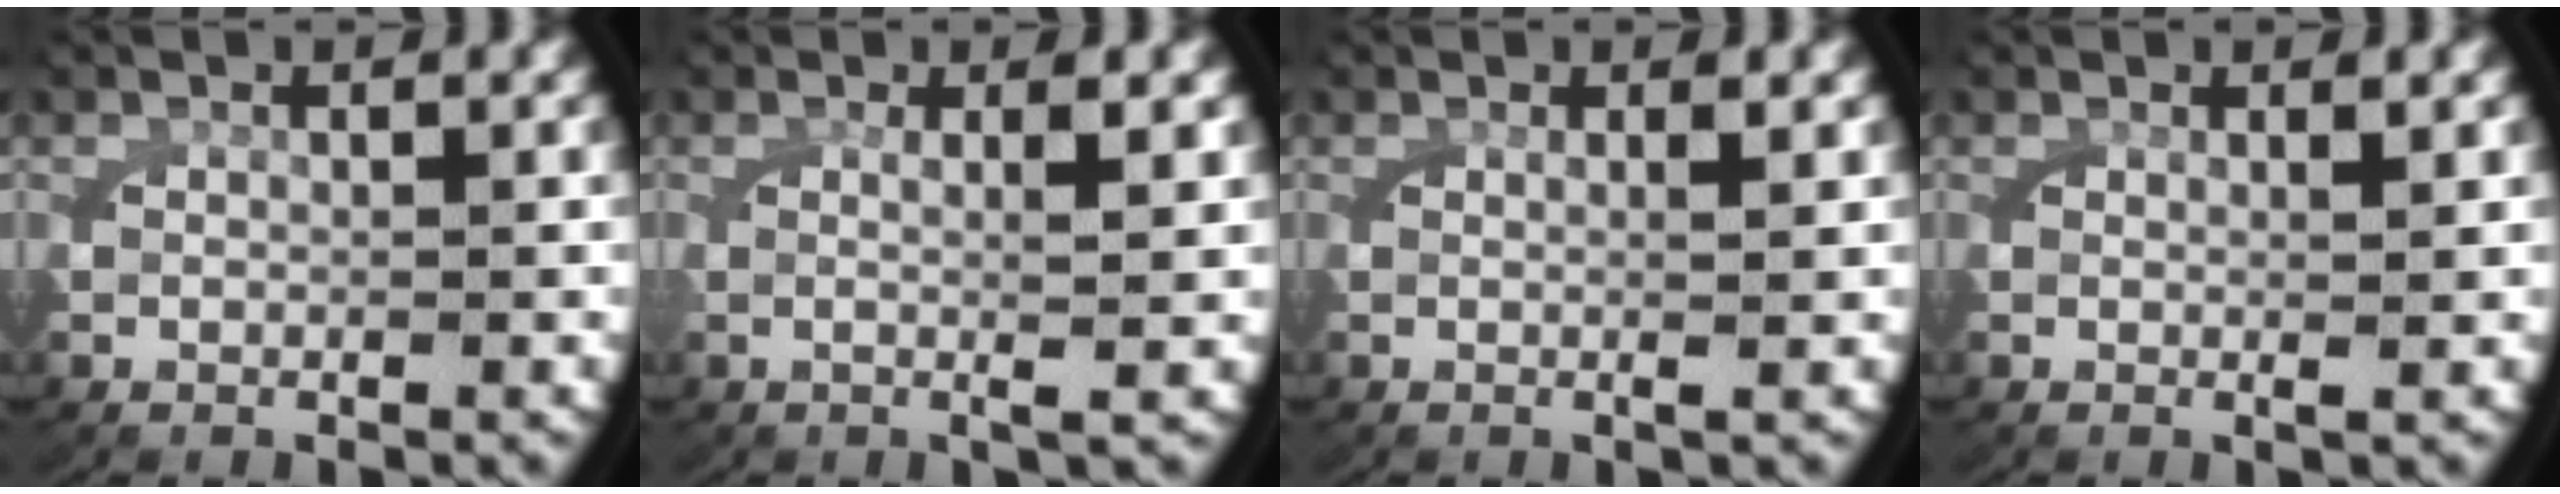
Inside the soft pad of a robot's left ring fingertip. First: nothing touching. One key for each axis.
{"total": 2.8, "fx": 0.4, "fy": 0.2, "fz": 2.8, "tx": -0.057, "ty": -0.008, "tz": 0.010}
{"total": 1.4, "fx": 0.3, "fy": -0.1, "fz": 1.3, "tx": -0.029, "ty": -0.004, "tz": 0.005}
{"total": 1.0, "fx": 0.3, "fy": -0.1, "fz": 1.0, "tx": -0.021, "ty": -0.006, "tz": 0.006}